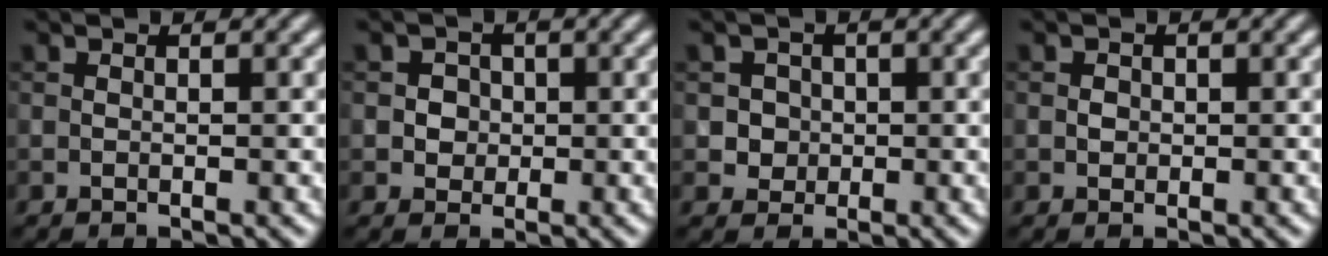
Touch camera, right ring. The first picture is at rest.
{"total": 2.2, "force": [0.3, 2.0, 0.8], "torque": [0.001, 0.005, 0.003]}
{"total": 2.3, "force": [0.2, 2.2, 0.7], "torque": [0.005, 0.005, 0.011]}
{"total": 0.7, "force": [0.0, 0.7, 0.2], "torque": [-0.003, -0.002, -0.001]}